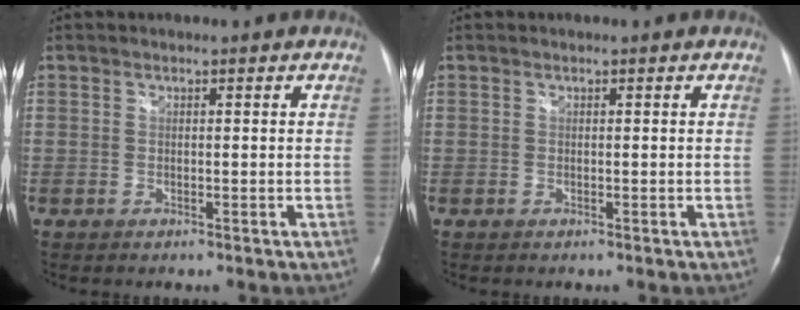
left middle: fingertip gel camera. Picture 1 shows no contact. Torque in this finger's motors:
{"motor_torque": [-0.01, 0.01, -0.03, 0.00]}